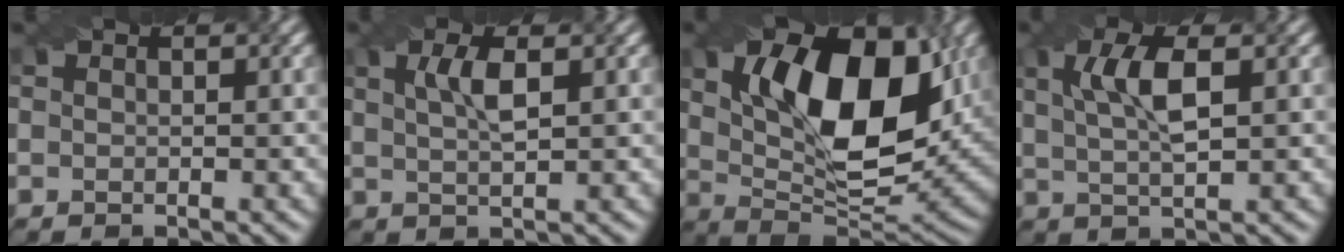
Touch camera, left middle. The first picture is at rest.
{"total": 2.8, "force": [0.9, 0.8, 2.6], "torque": [-0.048, 0.004, 0.018]}
{"total": 12.9, "force": [3.3, 6.4, 10.7], "torque": [-0.170, -0.001, 0.056]}
{"total": 4.7, "force": [1.4, 1.4, 4.3], "torque": [-0.083, 0.004, 0.026]}